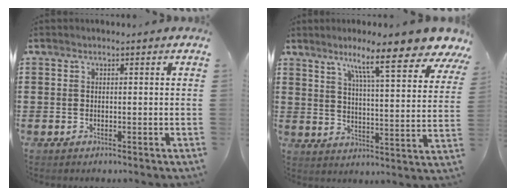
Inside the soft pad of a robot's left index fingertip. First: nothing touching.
{"total": 11.5, "force": [8.5, 0.6, 7.7], "torque": [-0.141, -0.045, 0.135]}